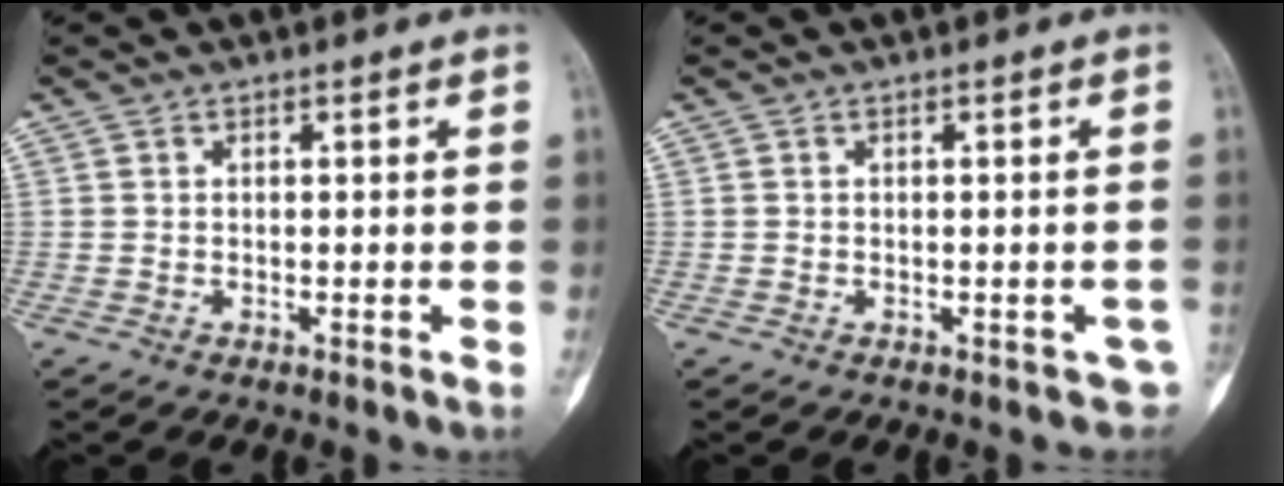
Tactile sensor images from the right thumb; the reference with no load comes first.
{"total": 2.2, "force": [-0.9, 1.7, 1.1], "torque": [0.002, 0.010, -0.007]}